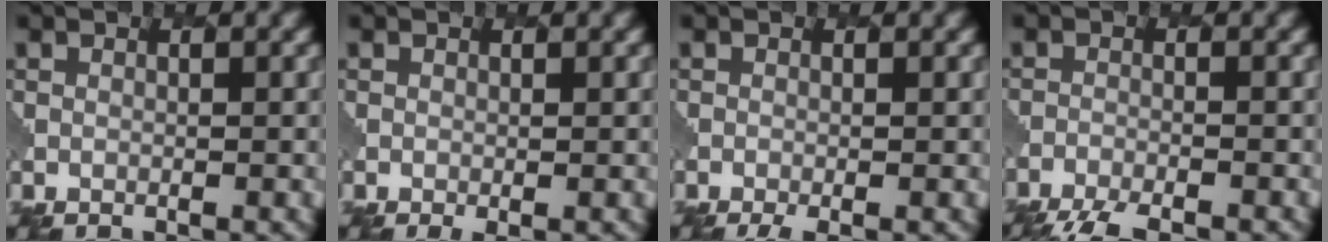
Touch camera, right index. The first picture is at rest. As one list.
[{"total": 1.4, "force": [-0.5, 0.3, 1.2], "torque": [-0.019, -0.002, -0.008]}, {"total": 1.9, "force": [-1.3, 0.3, 1.4], "torque": [-0.021, 0.001, -0.023]}, {"total": 5.7, "force": [-5.3, 0.8, 1.7], "torque": [-0.038, -0.017, -0.087]}]